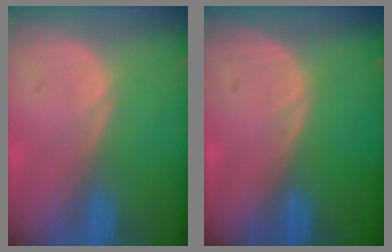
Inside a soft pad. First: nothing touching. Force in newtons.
{"total": 0.0}